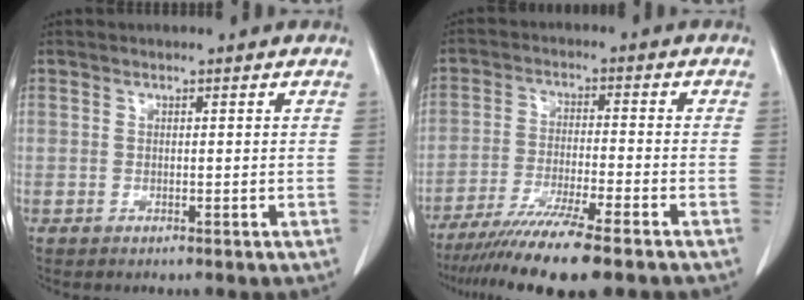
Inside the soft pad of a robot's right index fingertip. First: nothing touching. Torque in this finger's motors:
{"motor_torque": [1.03, -0.95, 0.81, 0.21]}